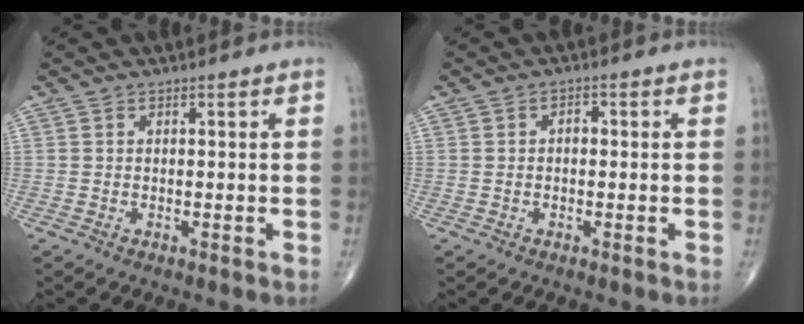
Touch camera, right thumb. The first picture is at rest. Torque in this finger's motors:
{"motor_torque": [0.38, 0.78, 0.02, -0.12, -0.03]}